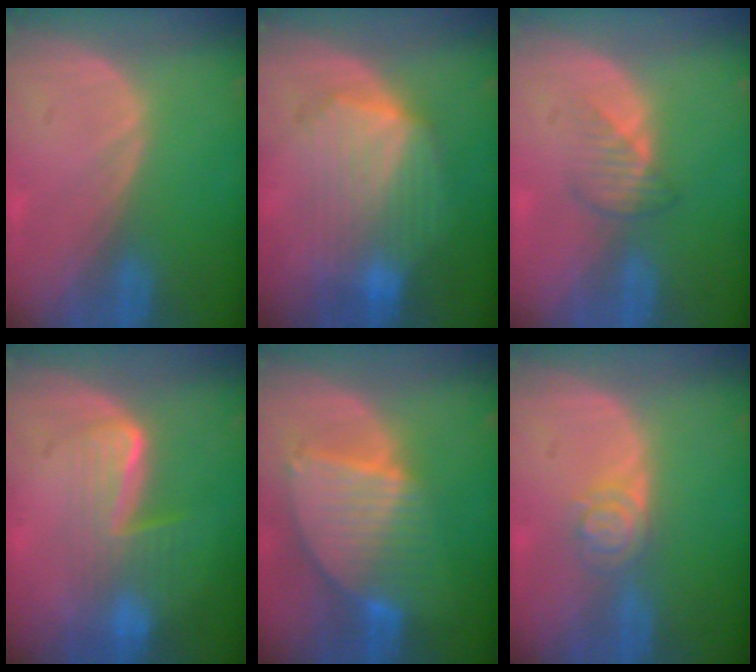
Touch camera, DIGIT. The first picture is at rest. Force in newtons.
{"total": 8.5, "press": 8.5, "slide": 0.3}
{"total": 2.7, "press": 2.6, "slide": 0.5}
{"total": 6.6, "press": 5.9, "slide": 3.0}
{"total": 8.5, "press": 7.5, "slide": 4.1}
{"total": 4.0, "press": 3.7, "slide": 1.5}